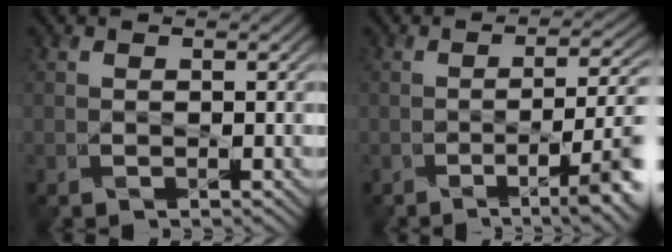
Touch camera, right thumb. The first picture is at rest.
{"total": 8.4, "force": [-2.6, 2.2, 7.7], "torque": [-0.110, -0.005, -0.037]}